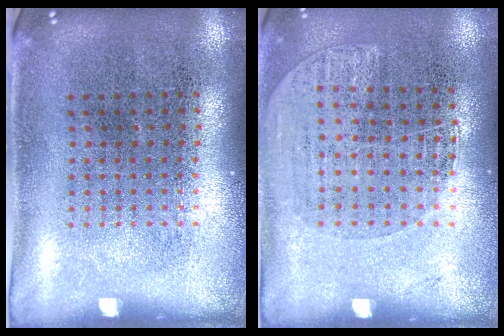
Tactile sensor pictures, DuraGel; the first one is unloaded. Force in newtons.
{"total": 1.1, "press": 1.0, "slide": 0.5}